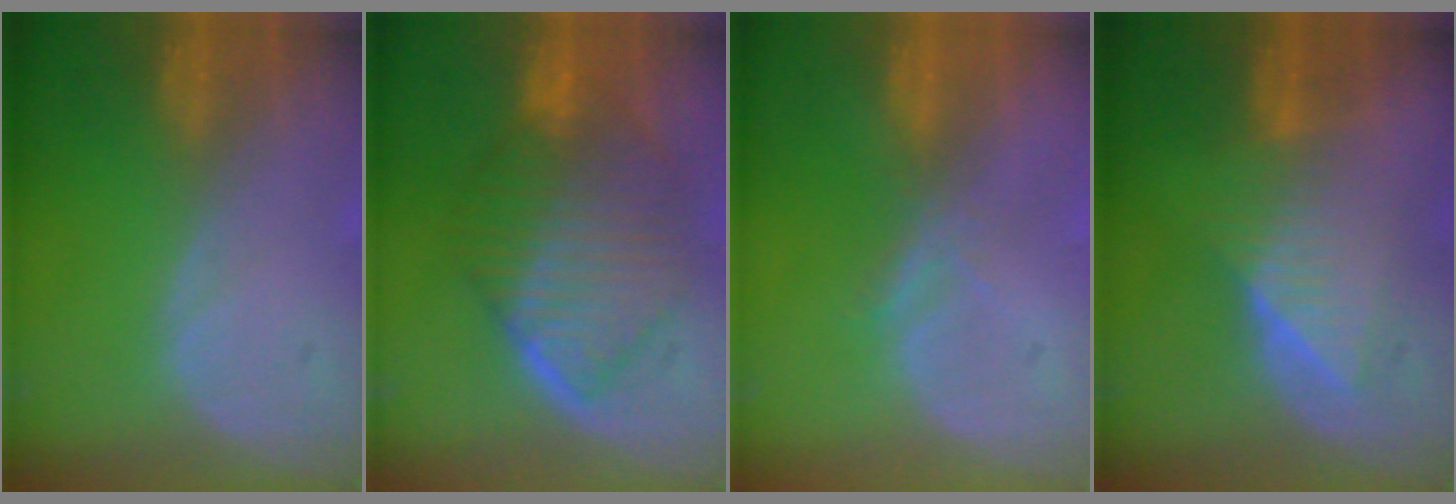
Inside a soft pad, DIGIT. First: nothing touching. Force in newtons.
{"total": 10.6, "press": 10.5, "slide": 0.9}
{"total": 1.8, "press": 1.6, "slide": 0.7}
{"total": 6.4, "press": 6.3, "slide": 1.2}